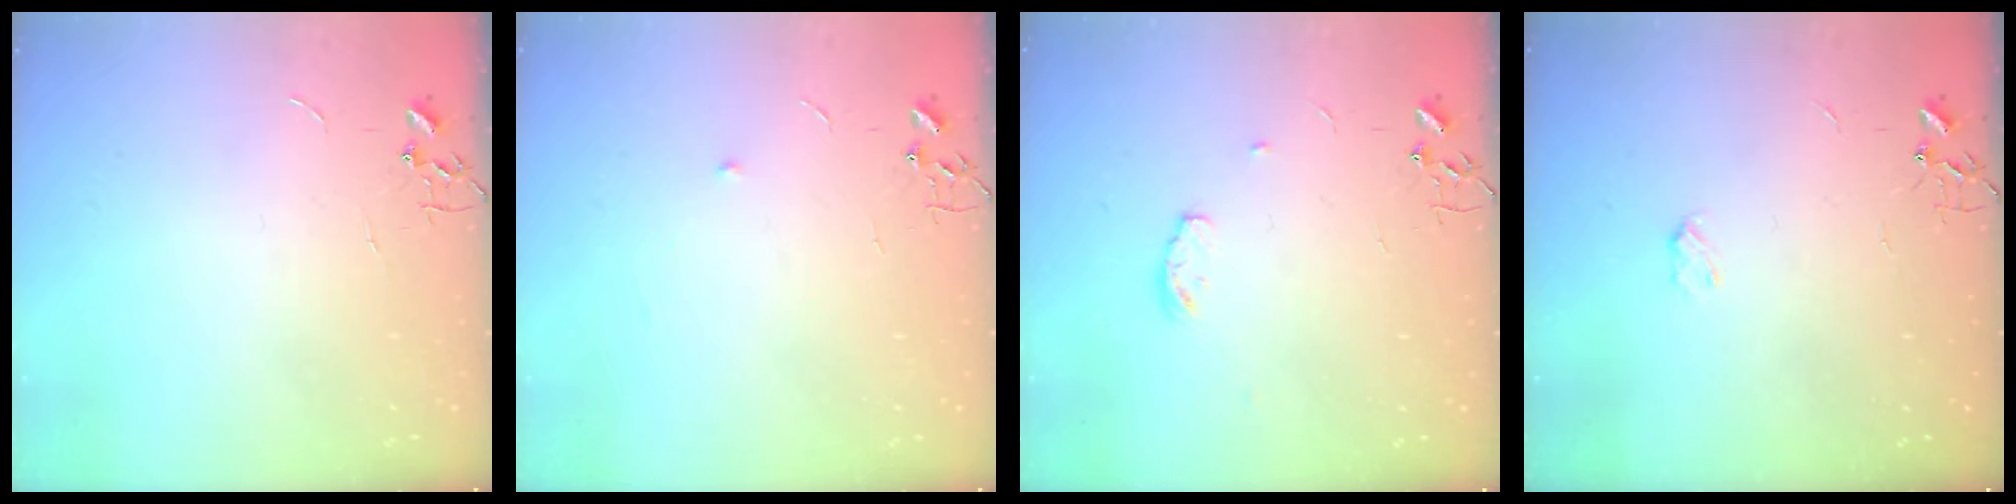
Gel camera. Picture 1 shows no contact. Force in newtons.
{"total": 4.3, "press": 4.1, "slide": 1.2}
{"total": 4.9, "press": 4.8, "slide": 0.6}
{"total": 2.8, "press": 2.8, "slide": 0.5}